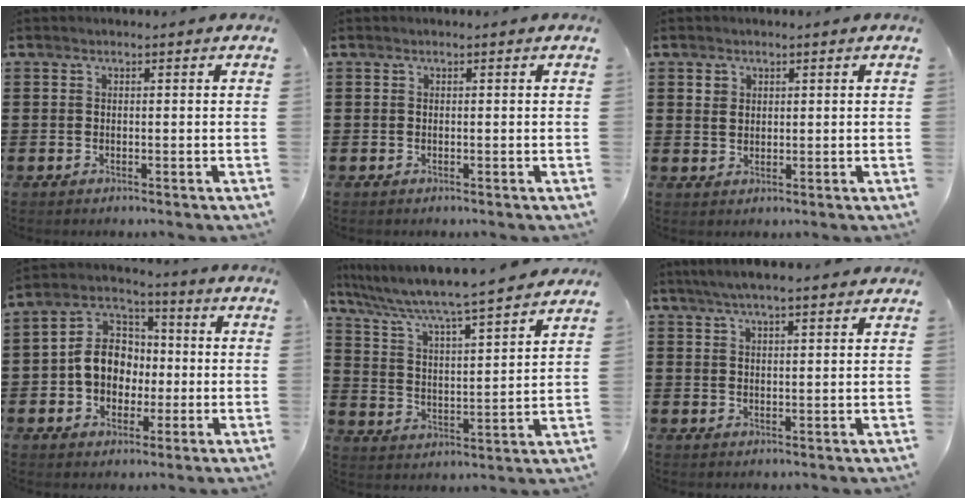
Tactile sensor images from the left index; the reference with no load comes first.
{"total": 0.0}
{"total": 1.7, "force": [0.9, 1.4, 0.5], "torque": [-0.004, 0.003, 0.016]}
{"total": 8.8, "force": [-0.8, 7.3, 4.8], "torque": [-0.109, 0.021, -0.016]}
{"total": 5.6, "force": [4.9, -0.1, 2.5], "torque": [-0.073, -0.040, 0.075]}
{"total": 4.2, "force": [3.5, 0.5, 2.3], "torque": [-0.052, 0.002, 0.064]}